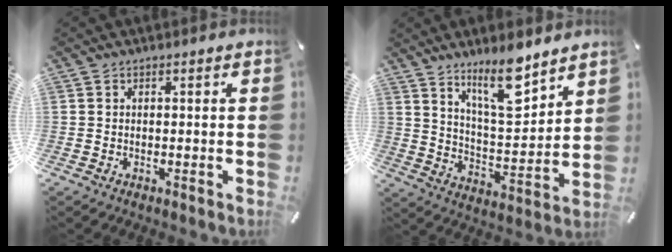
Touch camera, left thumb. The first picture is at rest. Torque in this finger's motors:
{"motor_torque": [2.17, 1.26, 1.27, -1.50, 0.47]}